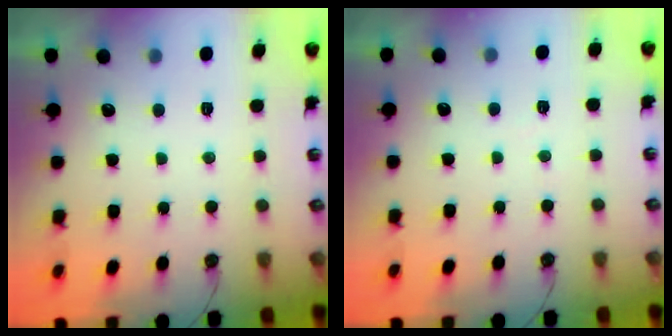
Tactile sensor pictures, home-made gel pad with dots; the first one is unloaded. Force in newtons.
{"total": 2.0, "press": 2.0, "slide": 0.3}